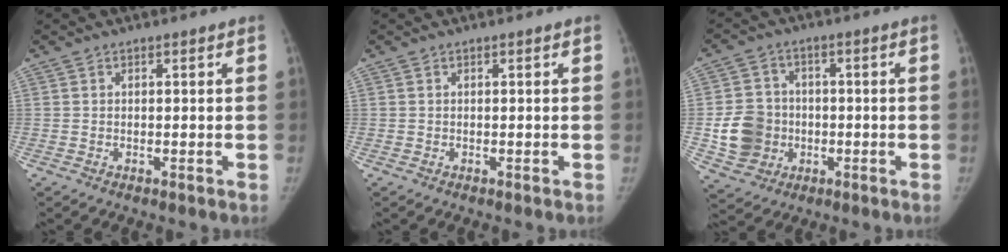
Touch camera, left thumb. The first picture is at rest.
{"total": 0.0}
{"total": 10.3, "force": [-1.6, 9.3, 4.2], "torque": [-0.052, 0.010, -0.024]}